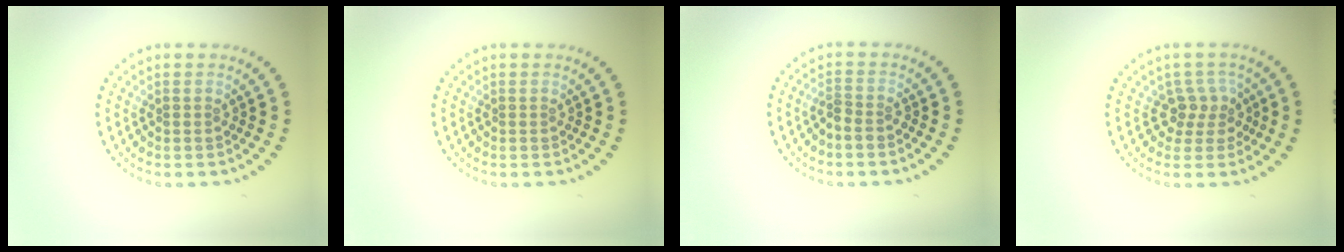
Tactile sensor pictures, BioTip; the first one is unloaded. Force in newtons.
{"total": 0.0}
{"total": 1.4, "press": 1.1, "slide": 0.8}
{"total": 2.5, "press": 2.0, "slide": 1.6}